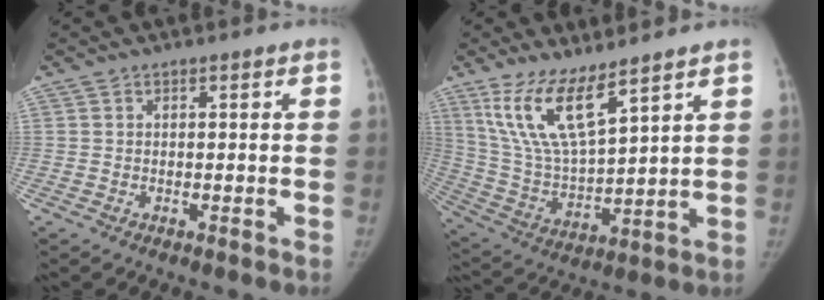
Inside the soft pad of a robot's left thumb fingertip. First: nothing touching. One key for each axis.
{"total": 14.7, "fx": 9.1, "fy": 4.0, "fz": 10.8, "tx": -0.209, "ty": -0.046, "tz": 0.196}